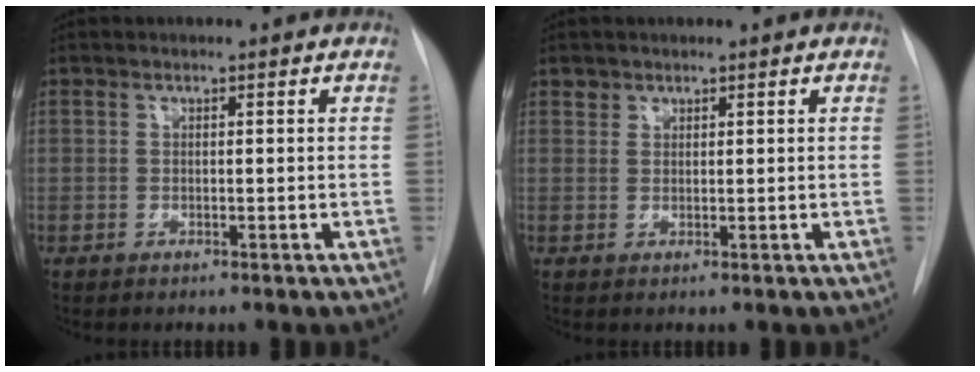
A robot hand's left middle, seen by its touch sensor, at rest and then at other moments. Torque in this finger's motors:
{"motor_torque": [0.10, -0.09, 0.05, 0.00]}